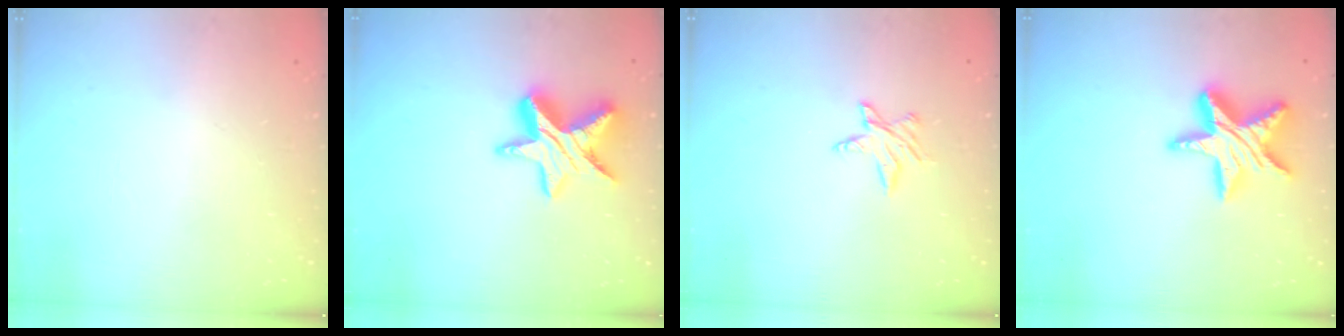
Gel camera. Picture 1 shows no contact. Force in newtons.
{"total": 13.8, "press": 13.8, "slide": 1.0}
{"total": 5.2, "press": 5.2, "slide": 0.6}
{"total": 16.9, "press": 16.8, "slide": 1.3}